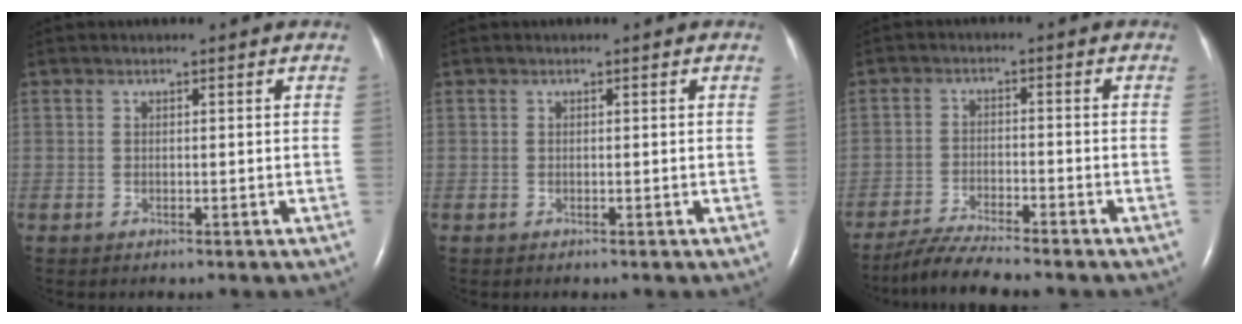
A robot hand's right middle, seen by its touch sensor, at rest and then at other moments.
{"total": 0.0}
{"total": 6.9, "force": [-6.2, -0.4, 3.0], "torque": [-0.059, -0.026, -0.110]}